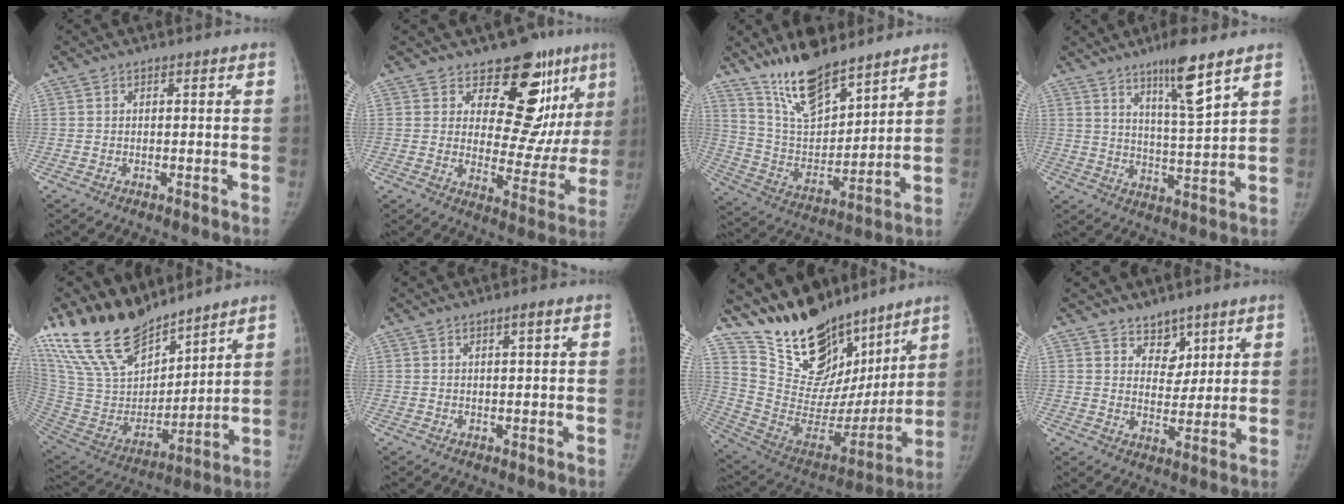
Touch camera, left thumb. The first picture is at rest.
{"total": 15.0, "force": [8.9, 7.4, 9.5], "torque": [-0.061, -0.060, 0.124]}
{"total": 16.0, "force": [12.5, 5.4, 8.4], "torque": [-0.113, -0.077, 0.237]}
{"total": 10.2, "force": [6.6, 1.0, 7.8], "torque": [-0.125, -0.047, 0.113]}
{"total": 21.3, "force": [17.7, 8.5, 8.3], "torque": [-0.126, -0.086, 0.347]}
{"total": 1.3, "force": [0.6, 0.0, 1.1], "torque": [-0.018, -0.001, 0.010]}
{"total": 26.2, "force": [20.2, 12.7, 10.8], "torque": [-0.140, -0.099, 0.340]}
{"total": 5.6, "force": [4.1, 3.6, 1.3], "torque": [0.014, -0.030, 0.070]}